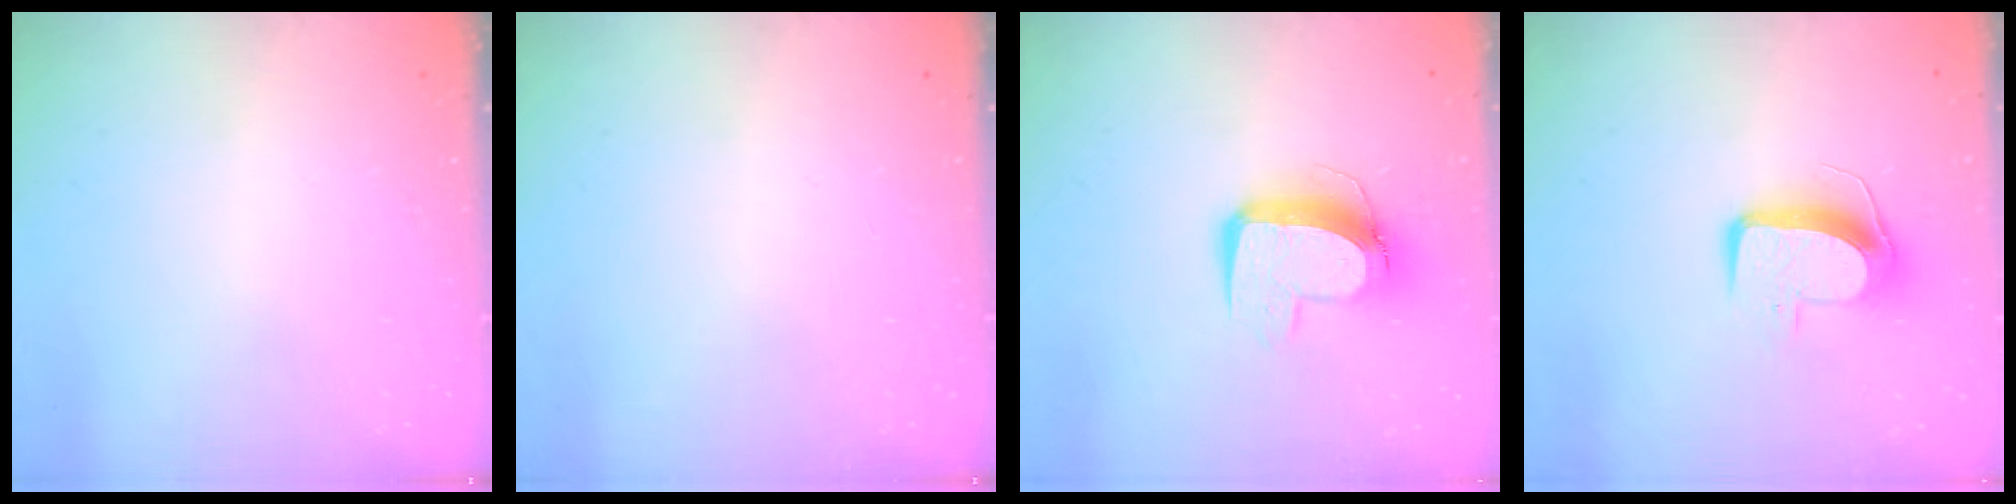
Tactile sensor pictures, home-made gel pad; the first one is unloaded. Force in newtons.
{"total": 0.0}
{"total": 10.9, "press": 10.9, "slide": 1.2}
{"total": 9.7, "press": 9.7, "slide": 0.3}